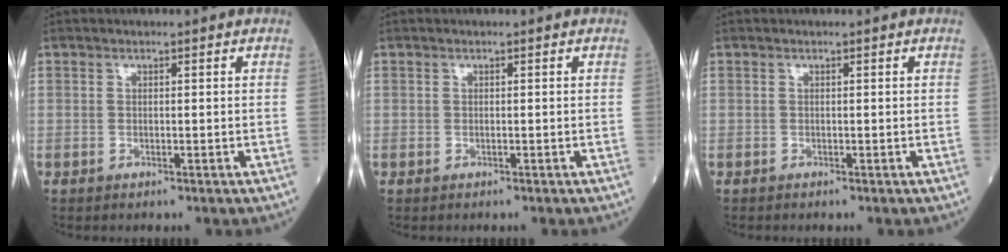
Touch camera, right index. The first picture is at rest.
{"total": 0.0}
{"total": 0.0}